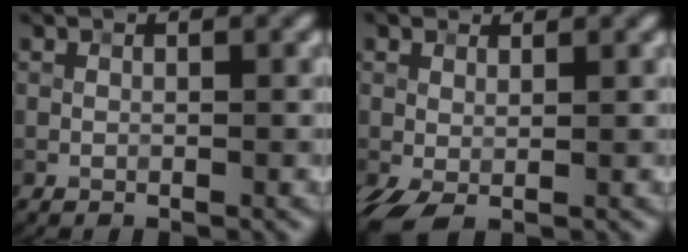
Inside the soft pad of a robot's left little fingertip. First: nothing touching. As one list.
[{"total": 2.8, "force": [0.0, 1.9, 2.0], "torque": [-0.055, -0.001, -0.008]}]